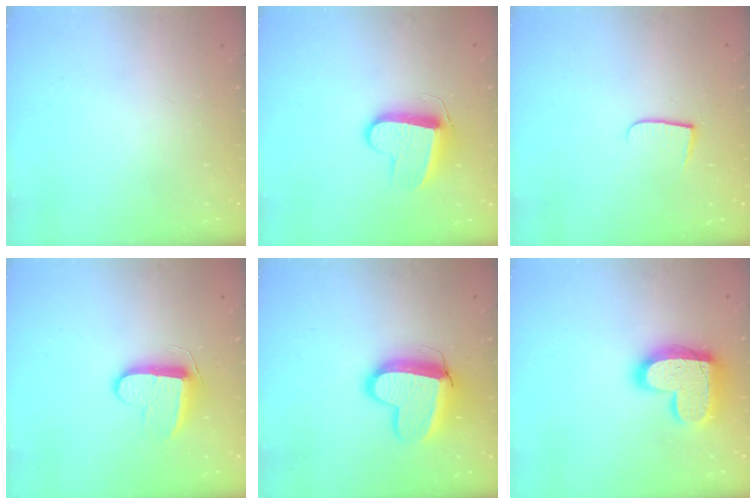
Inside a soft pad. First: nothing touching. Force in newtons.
{"total": 9.9, "press": 9.9, "slide": 0.6}
{"total": 4.8, "press": 4.8, "slide": 0.6}
{"total": 9.6, "press": 9.6, "slide": 0.3}
{"total": 12.8, "press": 12.7, "slide": 1.4}
{"total": 18.0, "press": 17.9, "slide": 1.3}